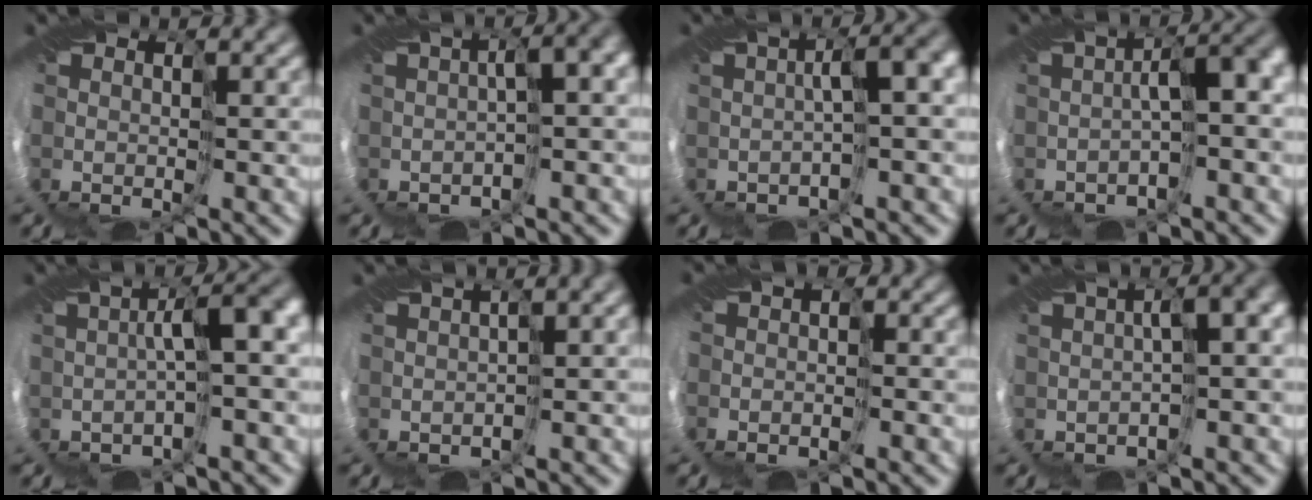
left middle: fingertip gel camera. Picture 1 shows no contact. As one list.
[{"total": 5.7, "force": [-1.1, 2.1, 5.2], "torque": [-0.062, 0.014, -0.007]}, {"total": 3.5, "force": [-0.5, 0.4, 3.5], "torque": [-0.039, 0.011, -0.002]}, {"total": 4.6, "force": [-1.4, 1.0, 4.3], "torque": [-0.060, 0.012, -0.018]}, {"total": 4.3, "force": [-0.2, 0.2, 4.3], "torque": [-0.059, 0.017, -0.004]}, {"total": 3.8, "force": [-0.5, 1.8, 3.3], "torque": [-0.048, 0.013, 0.006]}, {"total": 3.5, "force": [-1.5, 2.5, 2.0], "torque": [-0.025, 0.005, -0.026]}, {"total": 4.7, "force": [-0.6, 1.4, 4.5], "torque": [-0.045, 0.014, -0.006]}]